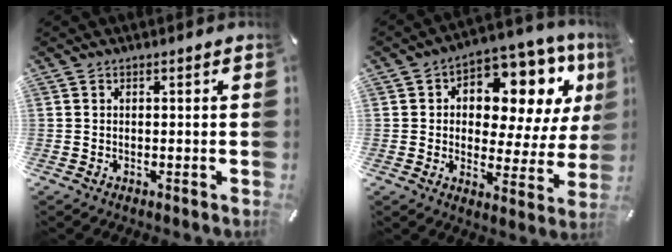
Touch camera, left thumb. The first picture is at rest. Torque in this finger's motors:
{"motor_torque": [0.60, 0.88, 0.44, -0.13, 0.21]}